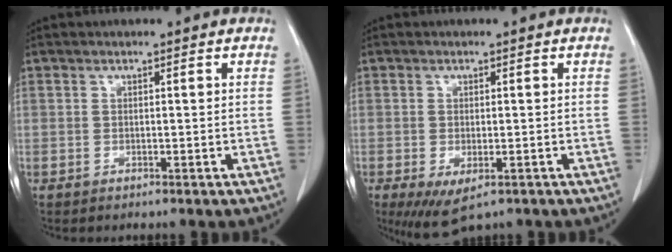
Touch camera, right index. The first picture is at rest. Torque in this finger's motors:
{"motor_torque": [0.58, -0.47, 0.27, 0.07]}